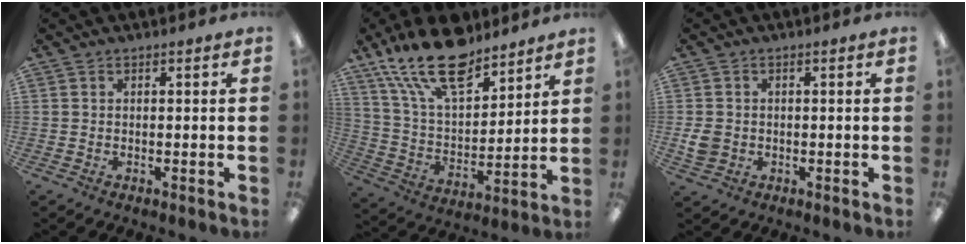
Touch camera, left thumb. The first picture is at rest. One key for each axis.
{"total": 19.8, "fx": 14.2, "fy": 8.5, "fz": 10.8, "tx": -0.208, "ty": -0.069, "tz": 0.255}
{"total": 3.7, "fx": -0.3, "fy": 3.2, "fz": 1.8, "tx": -0.029, "ty": 0.001, "tz": -0.005}